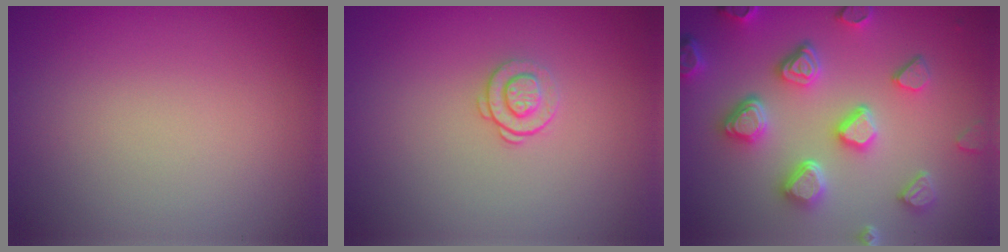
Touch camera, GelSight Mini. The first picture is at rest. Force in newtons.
{"total": 1.4, "press": 0.9, "slide": 1.0}
{"total": 6.4, "press": 5.4, "slide": 3.4}